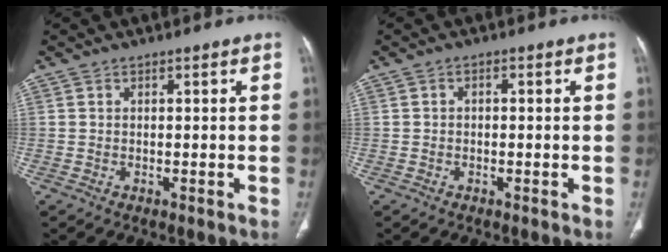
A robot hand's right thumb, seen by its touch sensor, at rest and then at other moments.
{"total": 0.8, "force": [-0.1, 0.6, 0.5], "torque": [-0.006, 0.002, -0.006]}